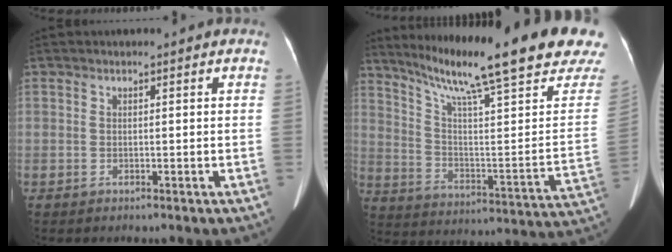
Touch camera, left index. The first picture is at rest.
{"total": 27.1, "force": [20.7, 1.2, 17.5], "torque": [-0.274, -0.048, 0.286]}